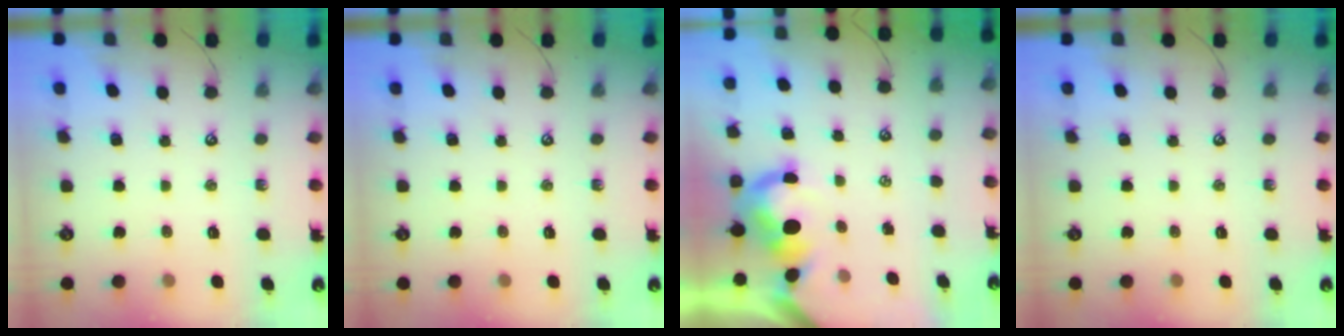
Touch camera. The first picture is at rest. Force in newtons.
{"total": 0.0}
{"total": 3.5, "press": 3.3, "slide": 1.1}
{"total": 0.0}